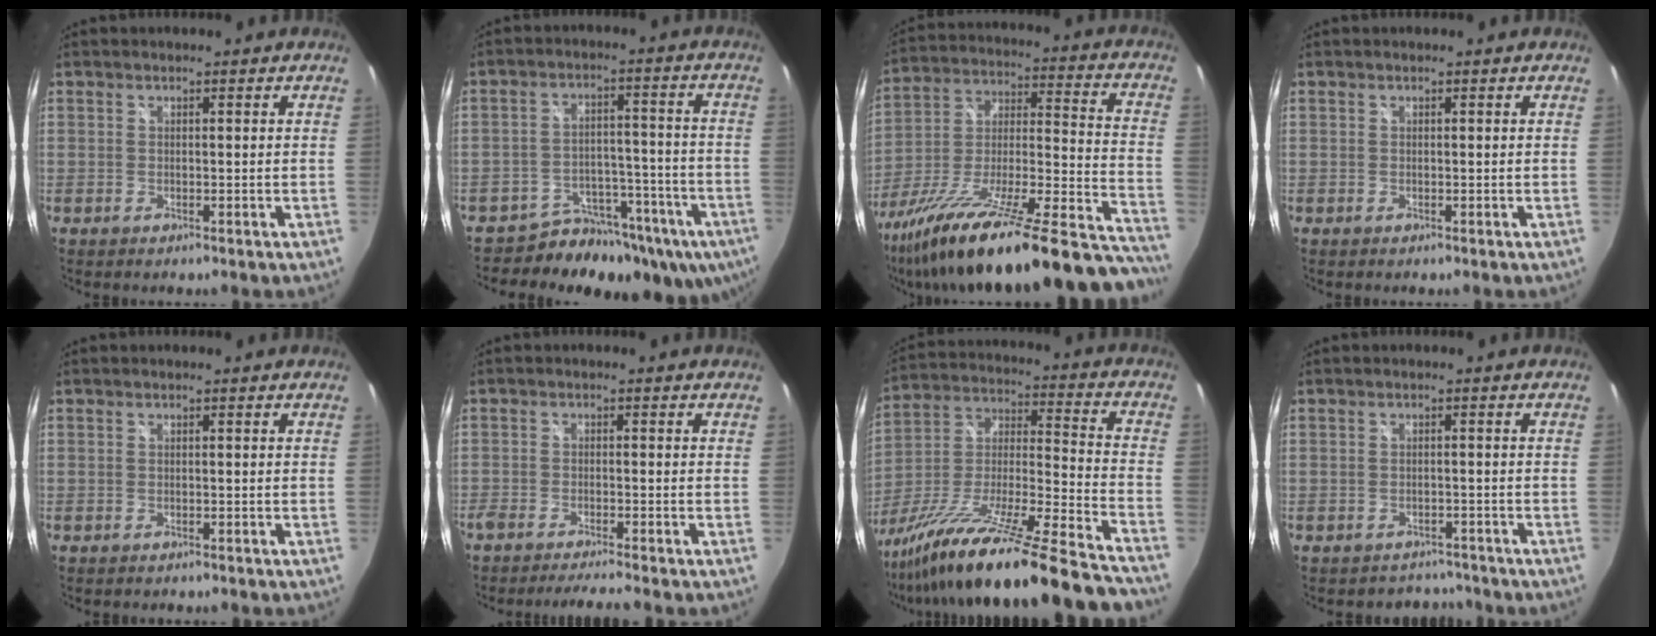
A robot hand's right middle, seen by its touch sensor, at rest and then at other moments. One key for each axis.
{"total": 16.2, "fx": -11.3, "fy": 9.4, "fz": 6.9, "tx": -0.113, "ty": 0.004, "tz": -0.153}
{"total": 38.0, "fx": -29.0, "fy": 6.7, "fz": 23.7, "tx": -0.344, "ty": -0.050, "tz": -0.436}
{"total": 0.0}
{"total": 0.9, "fx": -0.8, "fy": 0.4, "fz": 0.3, "tx": -0.009, "ty": -0.003, "tz": -0.012}
{"total": 5.6, "fx": -5.1, "fy": -0.4, "fz": 2.3, "tx": -0.058, "ty": -0.007, "tz": -0.088}
{"total": 33.3, "fx": -26.8, "fy": 1.3, "fz": 19.7, "tx": -0.309, "ty": -0.069, "tz": -0.428}
{"total": 3.6, "fx": -3.2, "fy": 1.5, "fz": -0.6, "tx": 0.008, "ty": 0.011, "tz": -0.048}